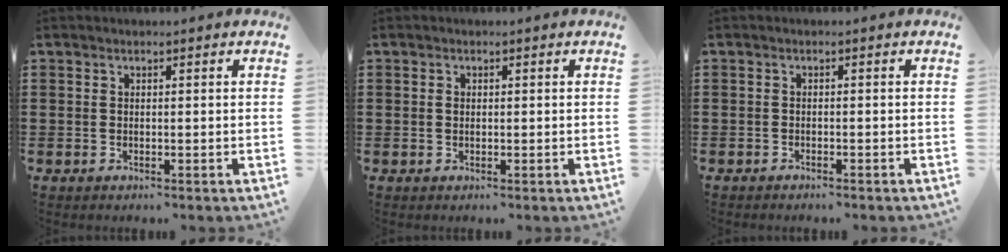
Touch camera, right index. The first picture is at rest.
{"total": 0.7, "force": [0.1, 0.5, 0.4], "torque": [-0.010, 0.001, 0.002]}
{"total": 0.8, "force": [-0.8, 0.0, 0.1], "torque": [-0.004, -0.001, -0.015]}